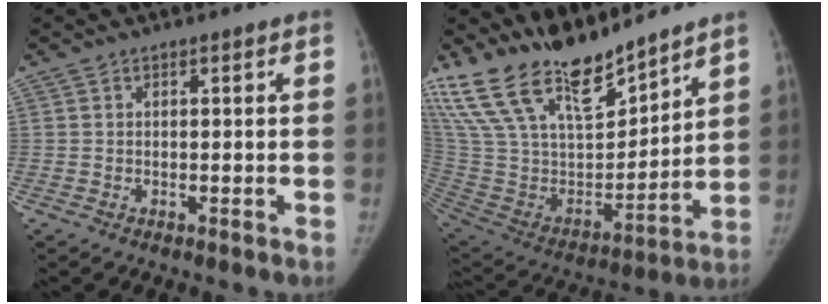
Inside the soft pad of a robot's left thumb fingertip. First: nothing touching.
{"total": 25.7, "force": [21.3, 8.7, 11.5], "torque": [-0.205, -0.095, 0.399]}